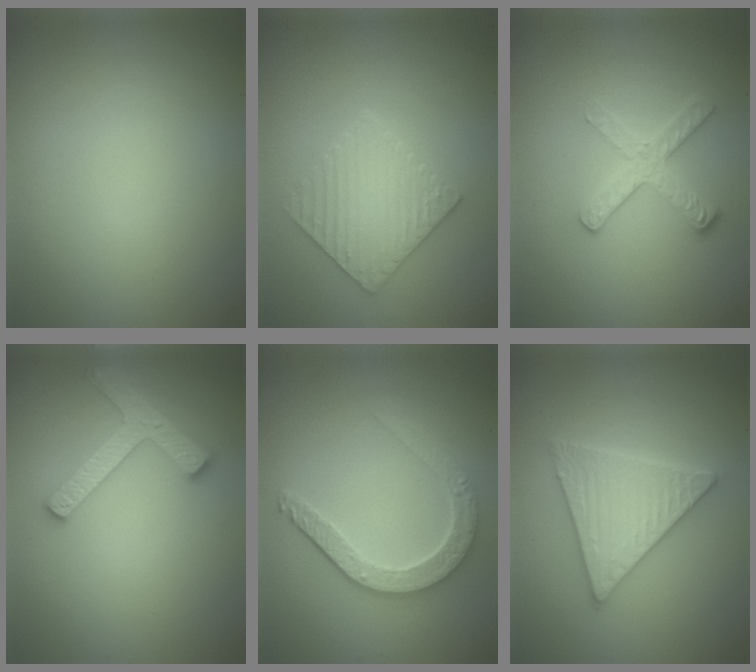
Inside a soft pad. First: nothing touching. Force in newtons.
{"total": 4.1, "press": 3.7, "slide": 1.7}
{"total": 2.7, "press": 2.4, "slide": 1.2}
{"total": 3.5, "press": 3.4, "slide": 0.8}
{"total": 4.7, "press": 3.7, "slide": 2.9}
{"total": 5.3, "press": 5.3, "slide": 0.5}